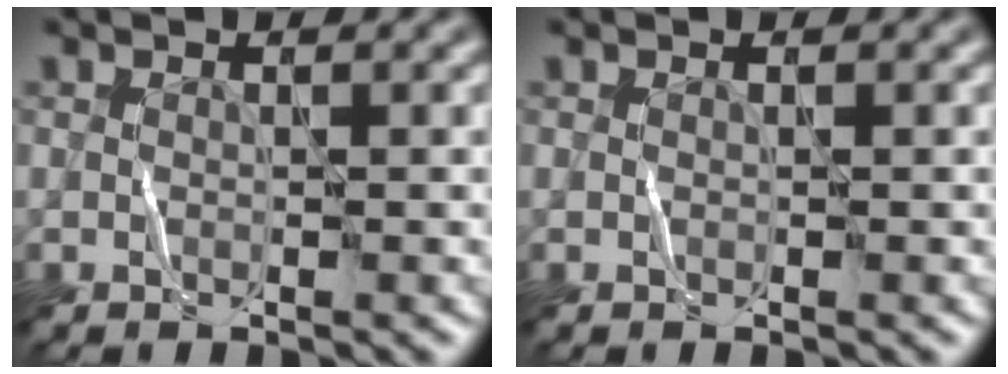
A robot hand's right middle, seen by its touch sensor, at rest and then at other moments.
{"total": 0.0}